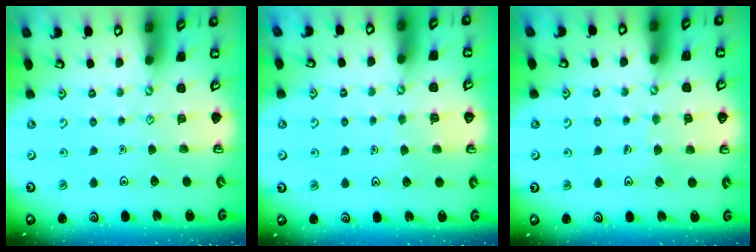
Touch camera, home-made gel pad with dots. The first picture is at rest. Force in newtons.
{"total": 3.9, "press": 3.9, "slide": 0.3}
{"total": 4.3, "press": 4.2, "slide": 0.4}